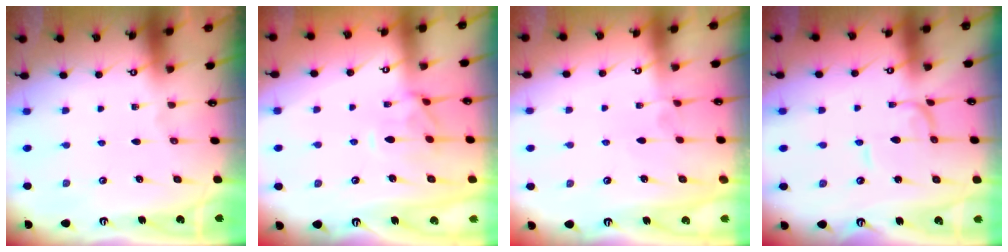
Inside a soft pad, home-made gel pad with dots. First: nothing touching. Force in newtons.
{"total": 1.2, "press": 0.7, "slide": 1.0}
{"total": 4.4, "press": 4.4, "slide": 0.1}
{"total": 1.3, "press": 1.3, "slide": 0.1}